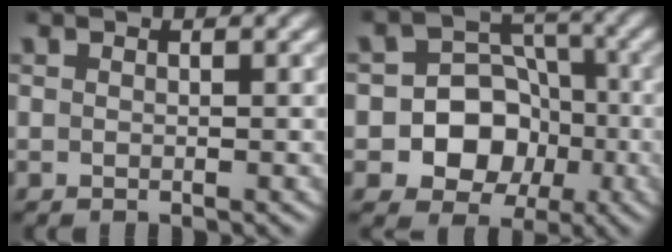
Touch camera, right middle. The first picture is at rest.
{"total": 8.0, "force": [-2.4, 7.1, 3.0], "torque": [-0.035, 0.018, -0.069]}